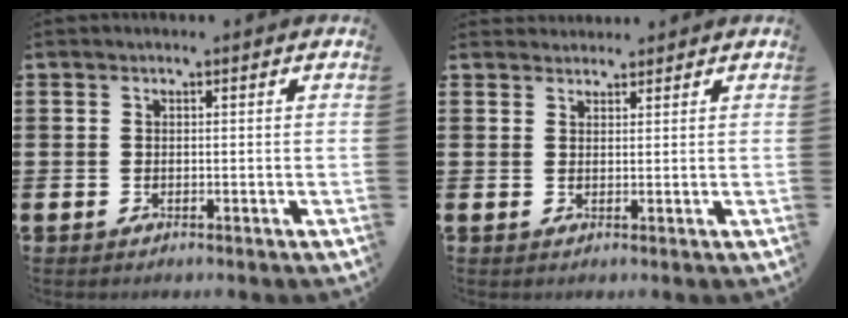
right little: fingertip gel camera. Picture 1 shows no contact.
{"total": 1.7, "force": [1.6, 0.6, -0.1], "torque": [0.014, -0.003, 0.028]}